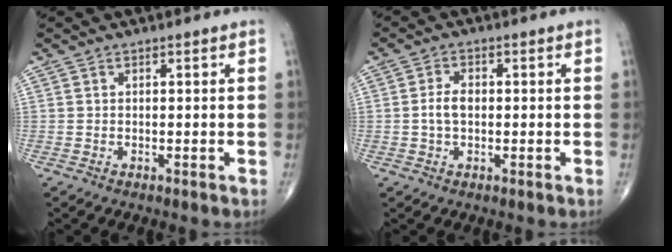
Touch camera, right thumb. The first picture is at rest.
{"total": 3.4, "force": [-0.2, 2.0, 2.7], "torque": [-0.055, 0.009, -0.008]}